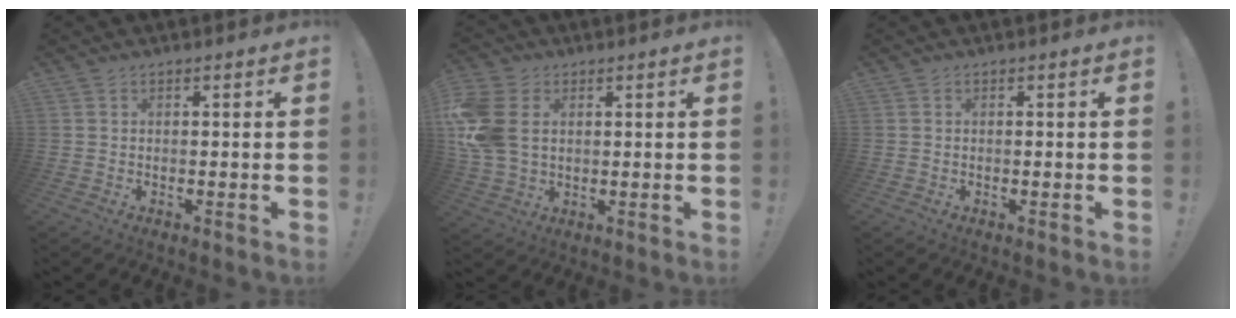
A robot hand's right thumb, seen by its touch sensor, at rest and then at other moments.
{"total": 13.4, "force": [2.1, 9.9, 8.7], "torque": [-0.188, -0.002, 0.041]}
{"total": 0.0}